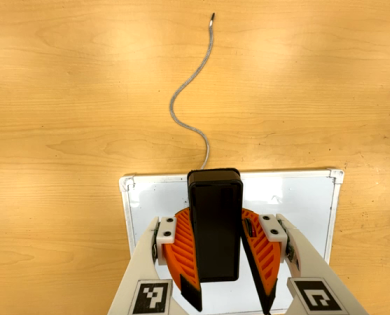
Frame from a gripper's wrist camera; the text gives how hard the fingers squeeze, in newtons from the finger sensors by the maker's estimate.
{"total": 9.4, "left": 9.5, "right": 9.3}